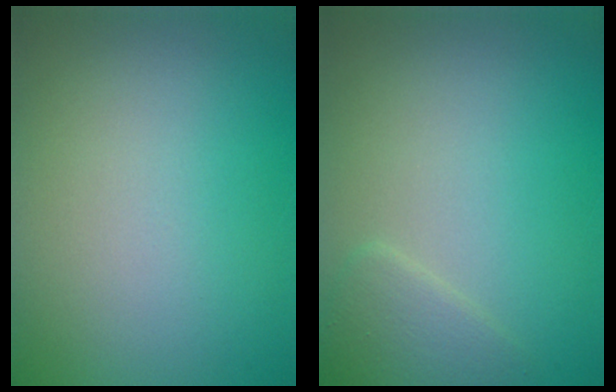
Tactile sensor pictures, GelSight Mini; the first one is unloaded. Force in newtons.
{"total": 1.8, "press": 1.8, "slide": 0.1}